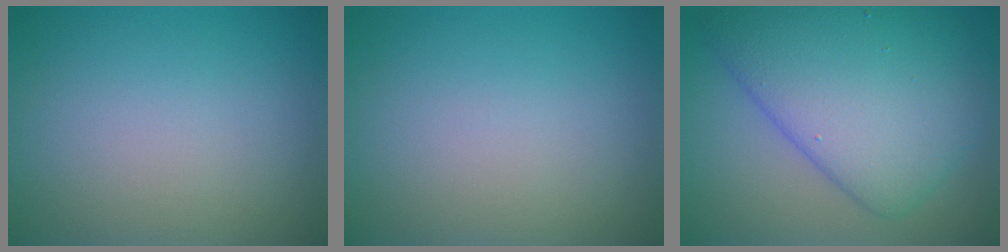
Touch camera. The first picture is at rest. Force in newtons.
{"total": 0.0}
{"total": 9.2, "press": 9.2, "slide": 0.3}